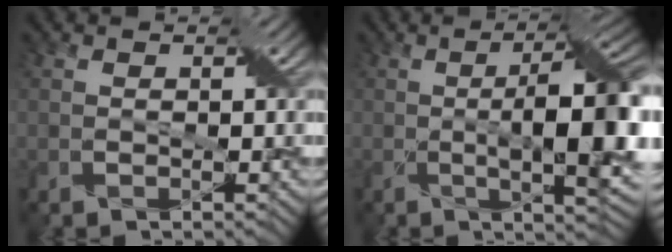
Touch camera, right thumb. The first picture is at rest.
{"total": 12.1, "force": [-1.0, 3.3, 11.6], "torque": [-0.176, 0.002, -0.007]}